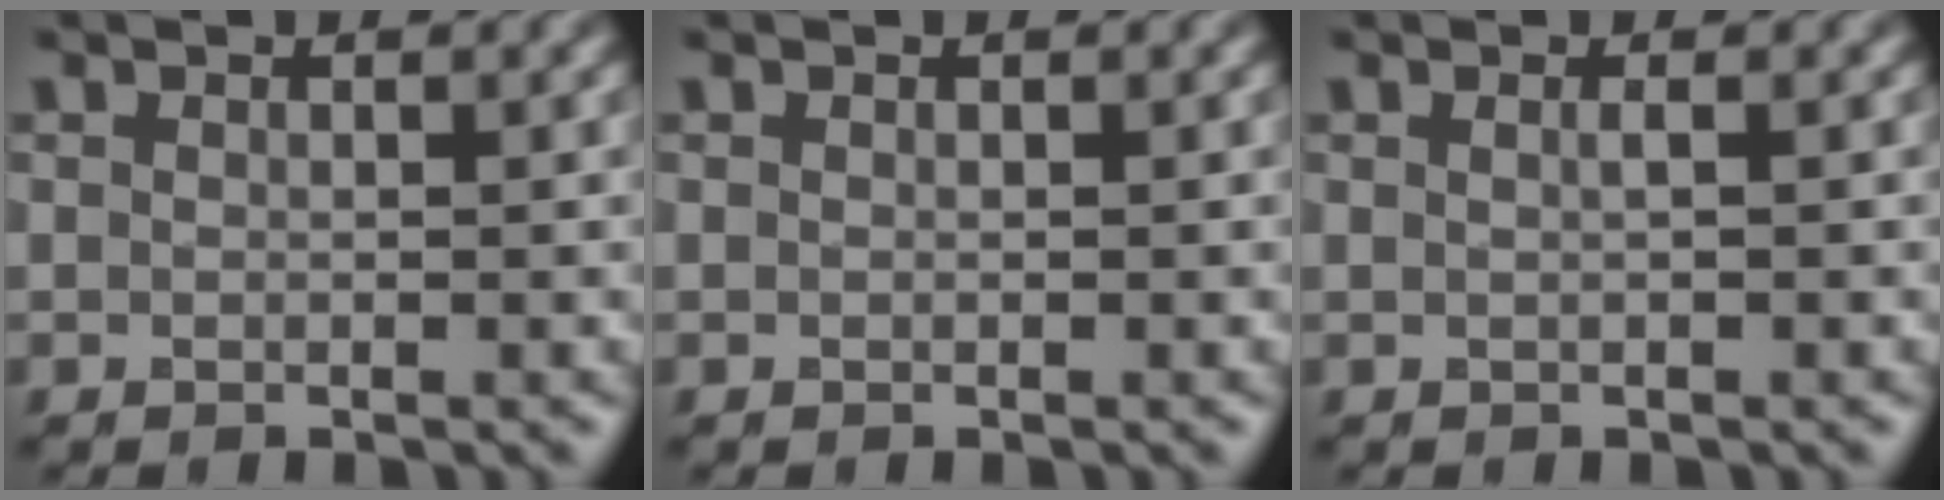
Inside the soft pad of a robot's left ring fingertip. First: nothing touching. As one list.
[{"total": 0.0}, {"total": 0.9, "force": [0.2, 0.3, 0.8], "torque": [-0.009, 0.003, -0.004]}]